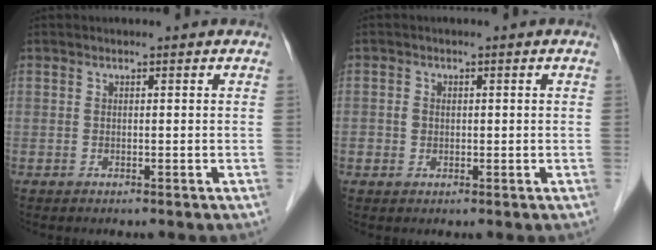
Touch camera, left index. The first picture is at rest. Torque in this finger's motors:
{"motor_torque": [0.17, 0.22, -0.01, 0.03]}